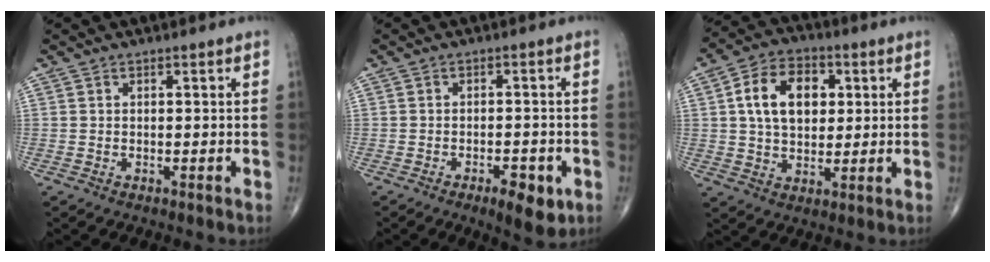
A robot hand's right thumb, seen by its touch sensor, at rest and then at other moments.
{"total": 6.5, "force": [-2.9, 2.5, 5.2], "torque": [-0.070, 0.005, -0.037]}
{"total": 12.7, "force": [2.8, 8.6, 9.0], "torque": [-0.125, 0.005, 0.044]}